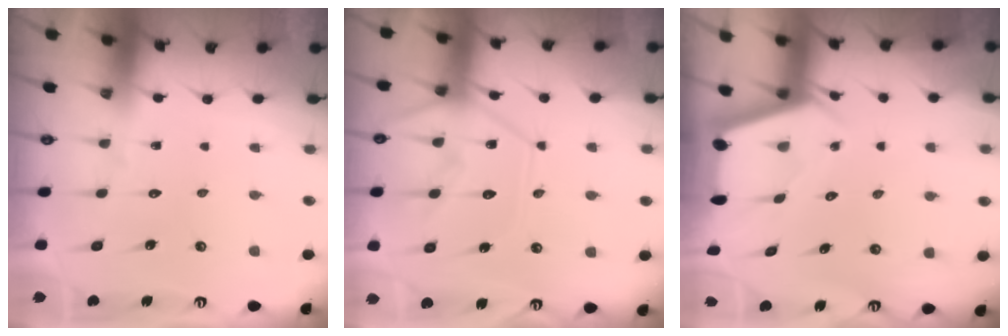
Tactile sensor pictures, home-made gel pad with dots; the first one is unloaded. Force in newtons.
{"total": 13.2, "press": 13.1, "slide": 1.4}
{"total": 2.4, "press": 2.4, "slide": 0.3}